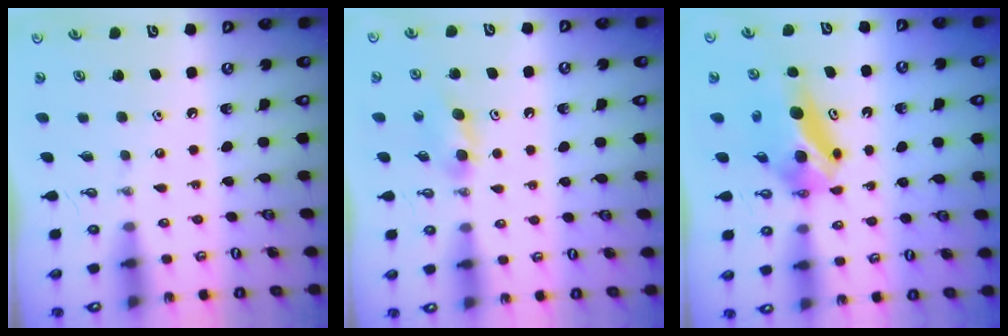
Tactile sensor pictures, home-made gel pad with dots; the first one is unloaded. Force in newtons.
{"total": 7.1, "press": 3.4, "slide": 6.3}
{"total": 6.5, "press": 6.2, "slide": 1.9}